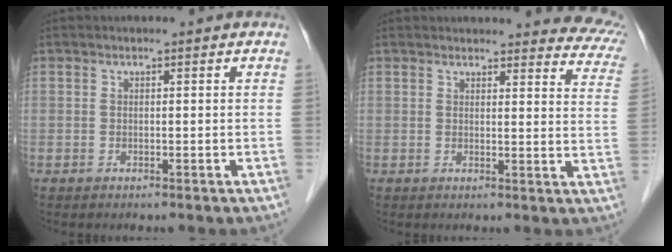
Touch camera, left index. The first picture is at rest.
{"total": 13.8, "force": [13.1, 3.4, 3.0], "torque": [0.011, -0.043, 0.106]}